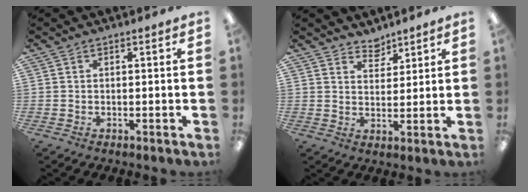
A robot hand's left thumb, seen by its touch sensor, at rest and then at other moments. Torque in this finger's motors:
{"motor_torque": [-0.57, -0.05, -0.40, -0.04, 0.03]}